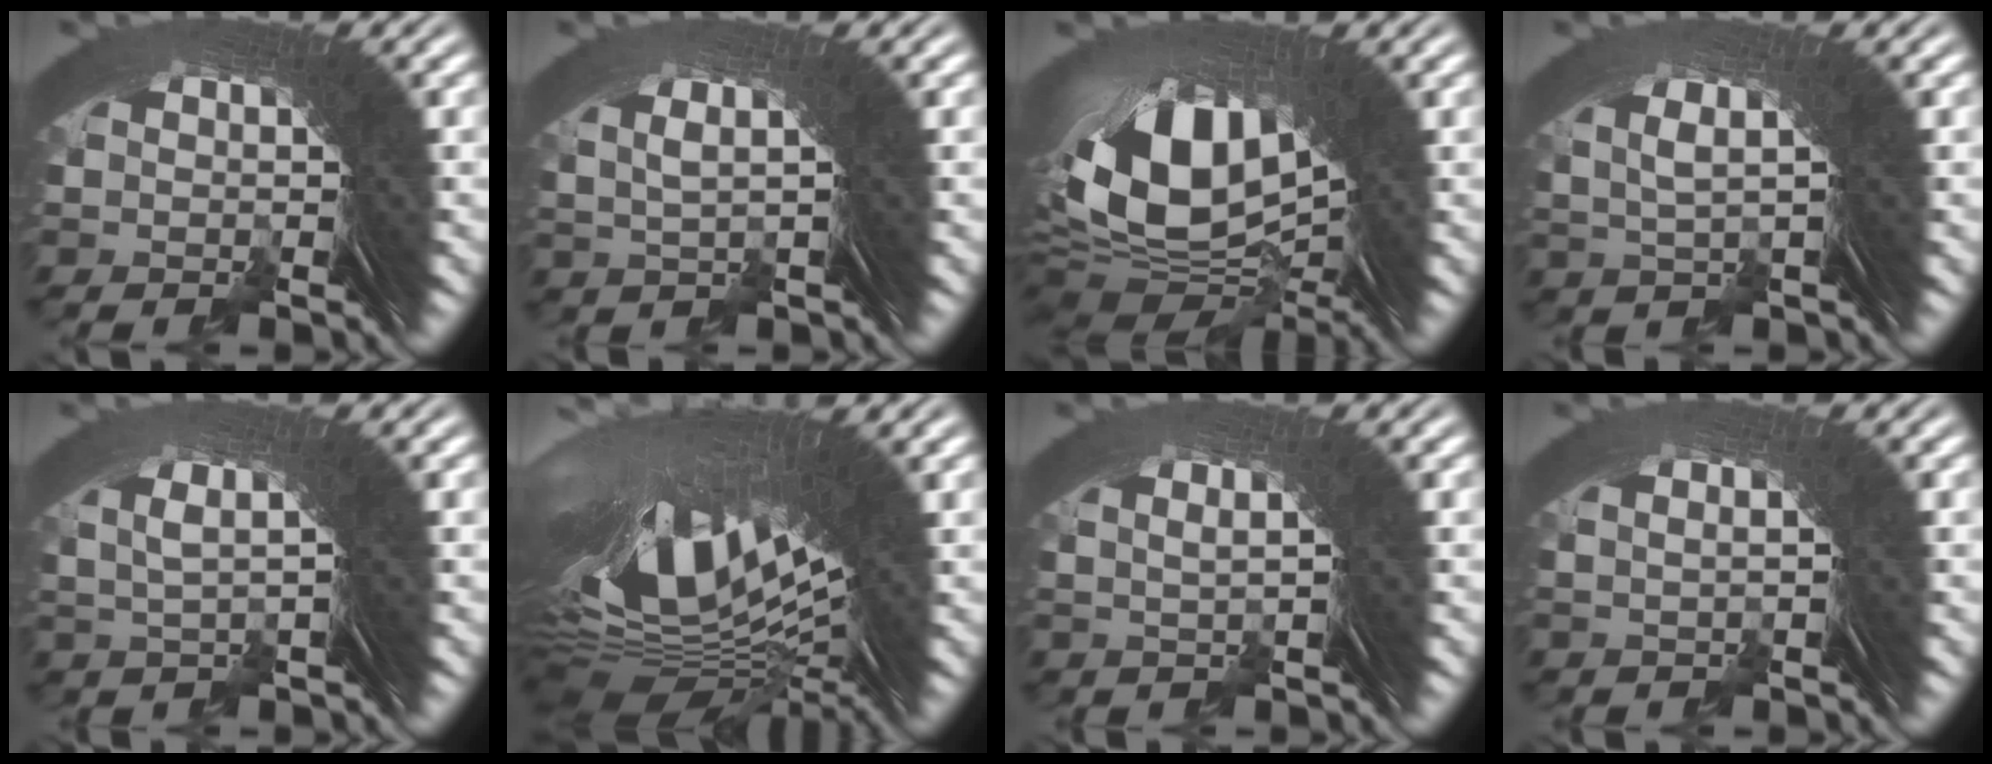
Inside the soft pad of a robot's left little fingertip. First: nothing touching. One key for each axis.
{"total": 4.1, "fx": 1.9, "fy": 0.8, "fz": 3.5, "tx": -0.059, "ty": 0.011, "tz": 0.030}
{"total": 13.6, "fx": 0.0, "fy": 8.8, "fz": 10.4, "tx": -0.208, "ty": -0.045, "tz": 0.024}
{"total": 5.3, "fx": 2.6, "fy": 1.5, "fz": 4.4, "tx": -0.072, "ty": 0.018, "tz": 0.034}
{"total": 5.4, "fx": 2.6, "fy": 1.6, "fz": 4.5, "tx": -0.073, "ty": 0.021, "tz": 0.033}
{"total": 21.6, "fx": 0.7, "fy": 11.0, "fz": 18.6, "tx": -0.316, "ty": -0.036, "tz": 0.036}
{"total": 3.7, "fx": 1.9, "fy": 0.3, "fz": 3.1, "tx": -0.038, "ty": 0.012, "tz": 0.030}
{"total": 2.0, "fx": 1.0, "fy": -0.7, "fz": 1.5, "tx": -0.010, "ty": 0.011, "tz": 0.017}